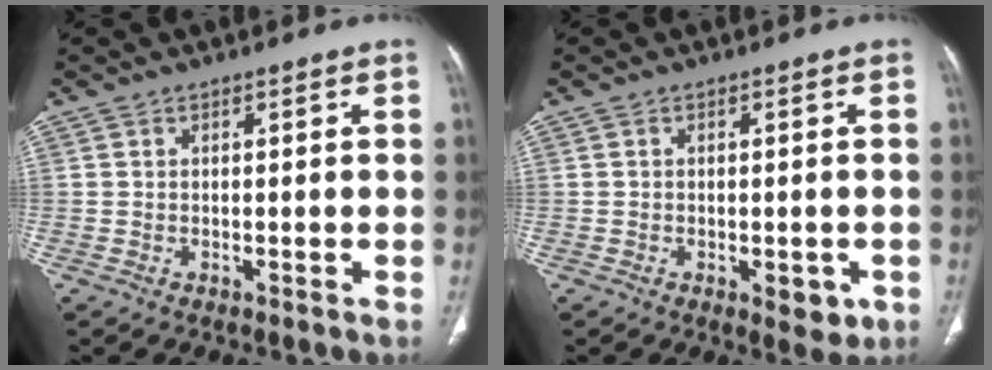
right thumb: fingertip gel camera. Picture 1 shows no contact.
{"total": 4.3, "force": [-1.4, 2.2, 3.4], "torque": [-0.025, -0.003, -0.011]}